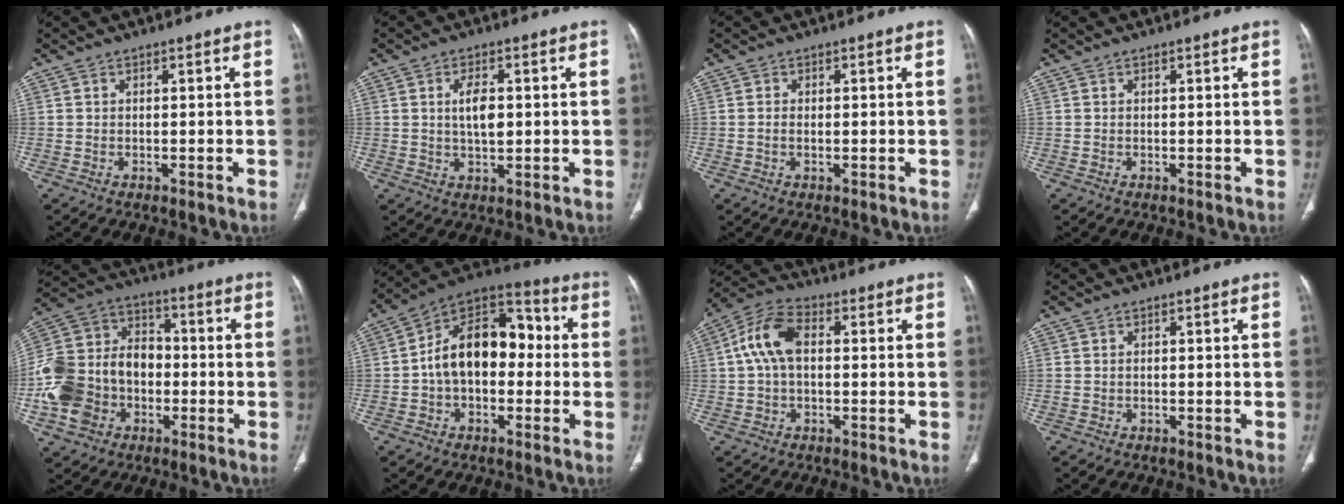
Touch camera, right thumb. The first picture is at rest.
{"total": 4.9, "force": [0.8, 2.4, 4.2], "torque": [-0.075, -0.003, 0.013]}
{"total": 1.0, "force": [0.0, 0.6, 0.8], "torque": [-0.021, 0.003, 0.000]}
{"total": 0.0}
{"total": 18.3, "force": [-4.7, 14.5, 10.2], "torque": [-0.189, 0.052, -0.085]}
{"total": 16.9, "force": [-0.2, 11.0, 12.8], "torque": [-0.173, 0.049, -0.017]}
{"total": 9.3, "force": [0.9, 5.5, 7.4], "torque": [-0.152, 0.028, 0.011]}
{"total": 0.0}